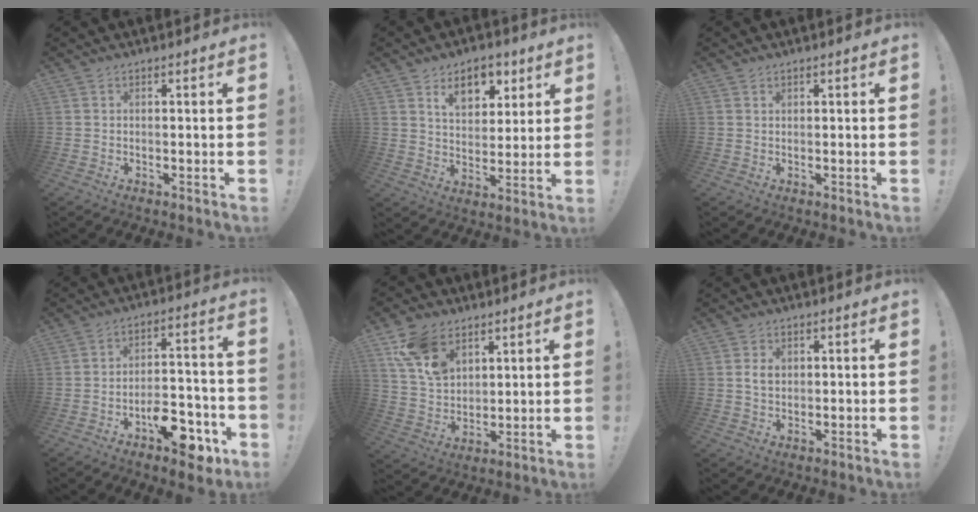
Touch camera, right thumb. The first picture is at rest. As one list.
[{"total": 11.3, "force": [6.6, 6.9, 6.1], "torque": [-0.079, -0.026, 0.119]}, {"total": 0.7, "force": [0.6, 0.3, 0.0], "torque": [0.003, -0.004, 0.011]}, {"total": 11.5, "force": [-6.9, 5.2, 7.7], "torque": [-0.092, 0.055, -0.114]}, {"total": 12.4, "force": [7.2, 8.3, 5.8], "torque": [-0.113, -0.024, 0.145]}, {"total": 3.1, "force": [0.6, 2.1, 2.2], "torque": [-0.036, 0.002, 0.010]}]